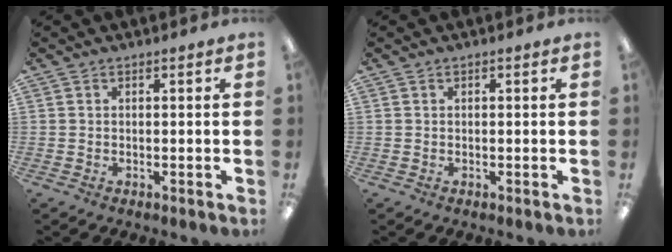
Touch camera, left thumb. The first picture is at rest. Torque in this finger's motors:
{"motor_torque": [-0.06, -0.01, -0.02, 0.06, -0.01]}